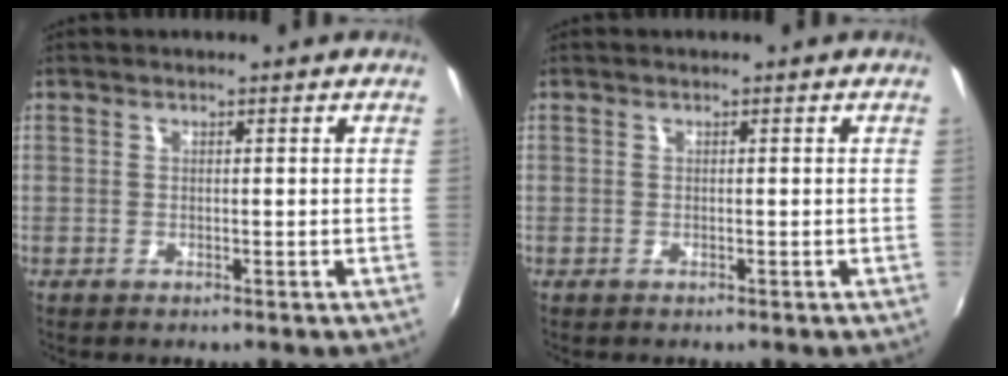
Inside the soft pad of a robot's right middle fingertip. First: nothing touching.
{"total": 0.0}